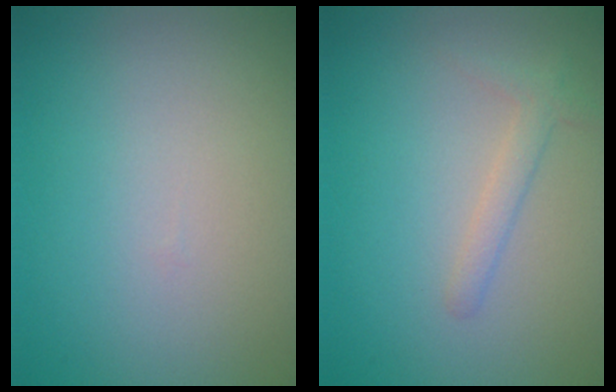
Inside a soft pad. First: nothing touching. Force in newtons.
{"total": 1.6, "press": 1.6, "slide": 0.1}